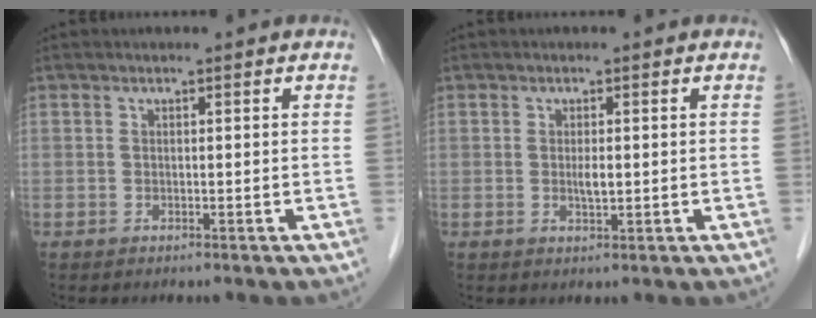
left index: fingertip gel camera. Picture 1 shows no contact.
{"total": 1.9, "force": [0.1, 0.3, 1.8], "torque": [-0.035, -0.002, 0.002]}